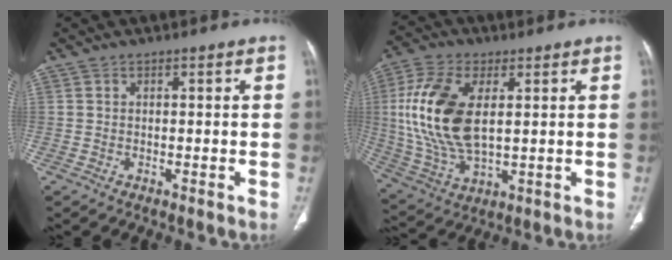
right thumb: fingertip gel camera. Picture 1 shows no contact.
{"total": 17.2, "force": [2.8, 8.9, 14.4], "torque": [-0.302, -0.008, 0.059]}